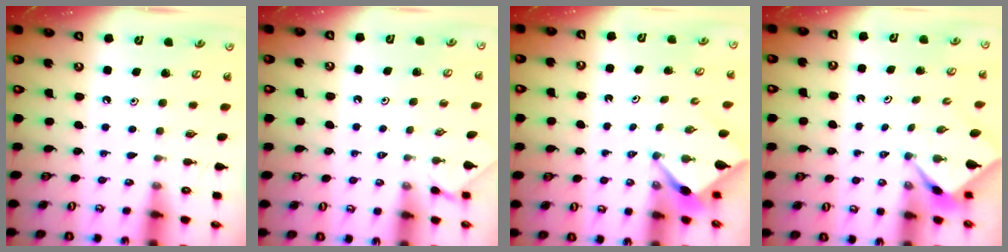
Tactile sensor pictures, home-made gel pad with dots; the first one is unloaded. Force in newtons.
{"total": 0.9, "press": 0.9, "slide": 0.3}
{"total": 2.6, "press": 2.6, "slide": 0.3}
{"total": 2.2, "press": 2.2, "slide": 0.3}